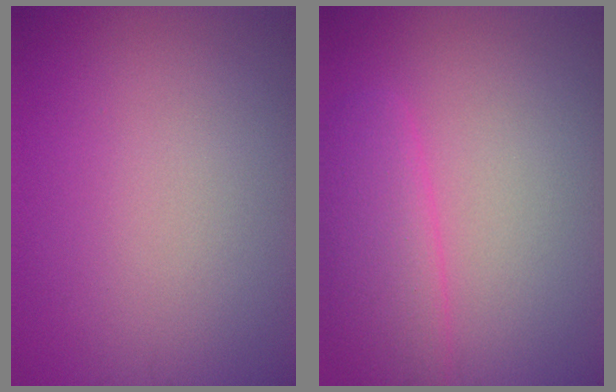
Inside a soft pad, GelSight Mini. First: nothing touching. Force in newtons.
{"total": 2.7, "press": 2.7, "slide": 0.0}